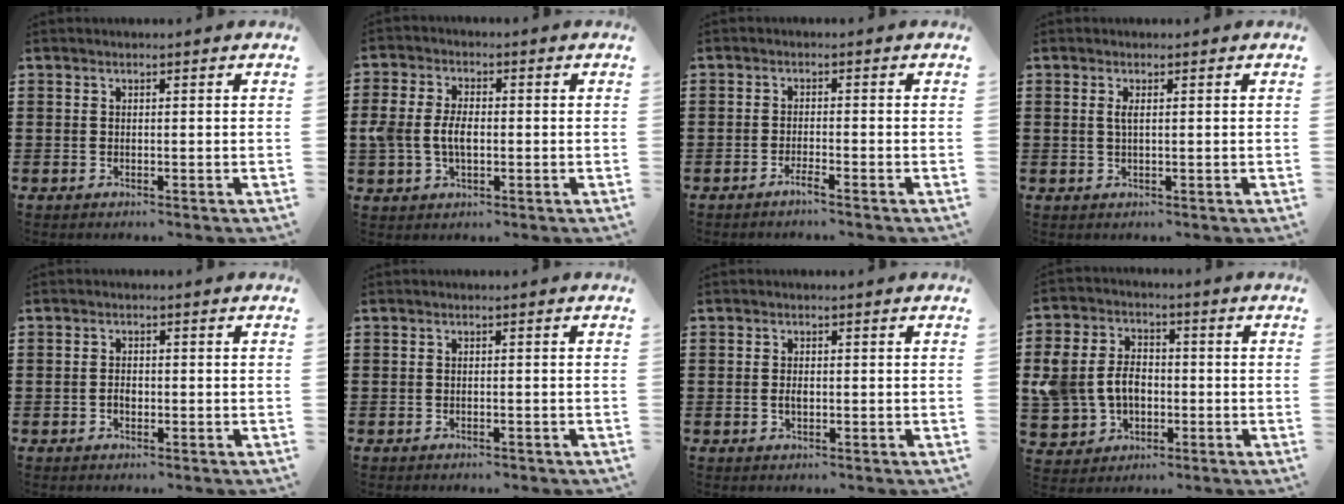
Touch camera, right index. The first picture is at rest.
{"total": 5.2, "force": [-0.6, 3.1, 4.2], "torque": [-0.108, -0.002, -0.019]}
{"total": 1.6, "force": [-1.3, -0.1, 0.9], "torque": [-0.016, -0.003, -0.023]}
{"total": 1.4, "force": [0.3, 0.2, 1.3], "torque": [-0.026, 0.002, 0.003]}
{"total": 1.4, "force": [-0.5, 0.8, 1.0], "torque": [-0.020, 0.001, -0.010]}
{"total": 0.8, "force": [-0.7, 0.2, 0.3], "torque": [-0.008, -0.002, -0.014]}
{"total": 1.4, "force": [-0.3, 0.7, 1.1], "torque": [-0.022, 0.003, -0.006]}
{"total": 7.5, "force": [-0.8, 6.2, 4.3], "torque": [-0.126, 0.010, -0.019]}